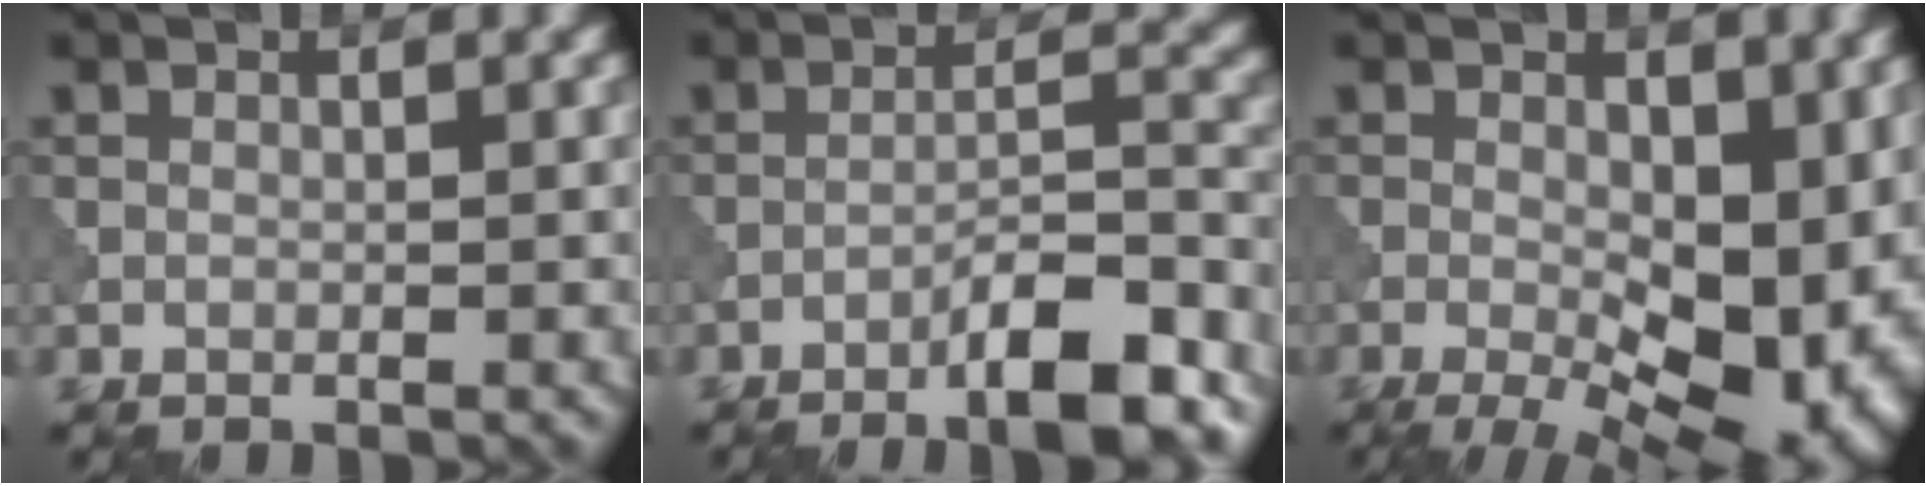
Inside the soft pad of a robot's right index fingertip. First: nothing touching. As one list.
[{"total": 7.6, "force": [-5.2, 1.5, 5.3], "torque": [-0.075, 0.013, -0.083]}, {"total": 13.1, "force": [-1.8, 7.0, 11.0], "torque": [-0.152, -0.018, -0.018]}]